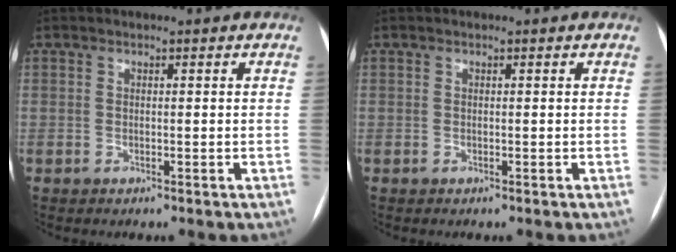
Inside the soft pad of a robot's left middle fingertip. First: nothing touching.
{"total": 0.0}